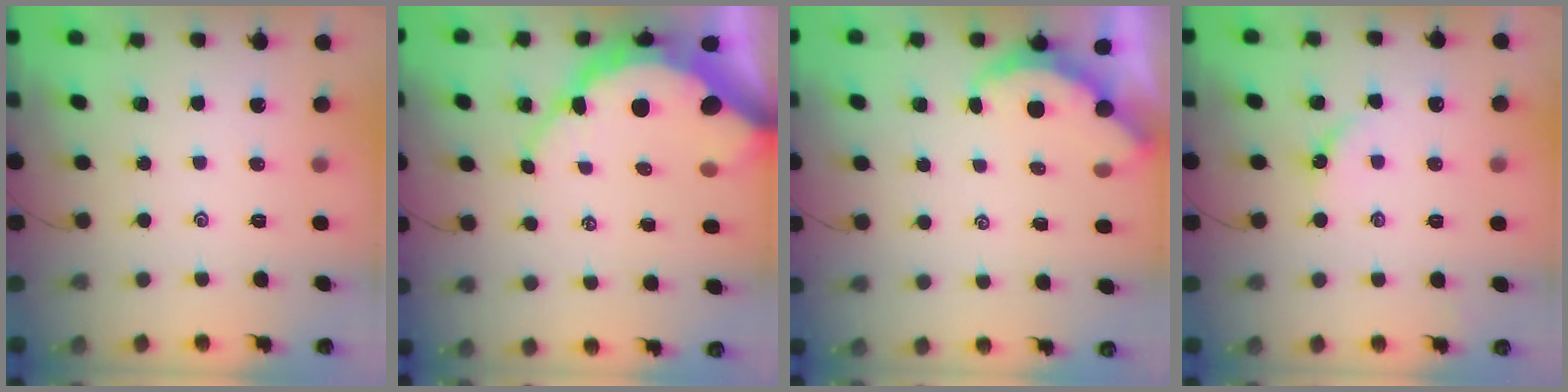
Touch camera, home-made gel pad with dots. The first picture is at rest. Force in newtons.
{"total": 15.1, "press": 15.1, "slide": 1.2}
{"total": 3.2, "press": 3.2, "slide": 0.3}
{"total": 2.7, "press": 2.6, "slide": 0.6}